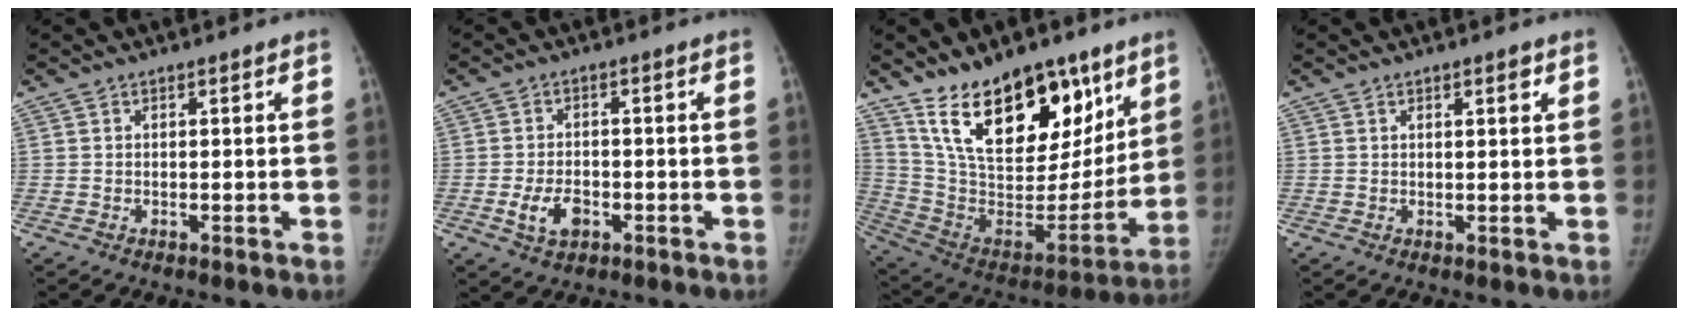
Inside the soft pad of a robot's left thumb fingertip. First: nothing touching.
{"total": 5.3, "force": [-1.8, 3.4, 3.6], "torque": [-0.062, 0.008, -0.028]}
{"total": 26.2, "force": [16.4, 13.1, 15.8], "torque": [-0.205, -0.073, 0.283]}
{"total": 2.1, "force": [1.1, 0.5, 1.6], "torque": [-0.019, -0.004, 0.017]}